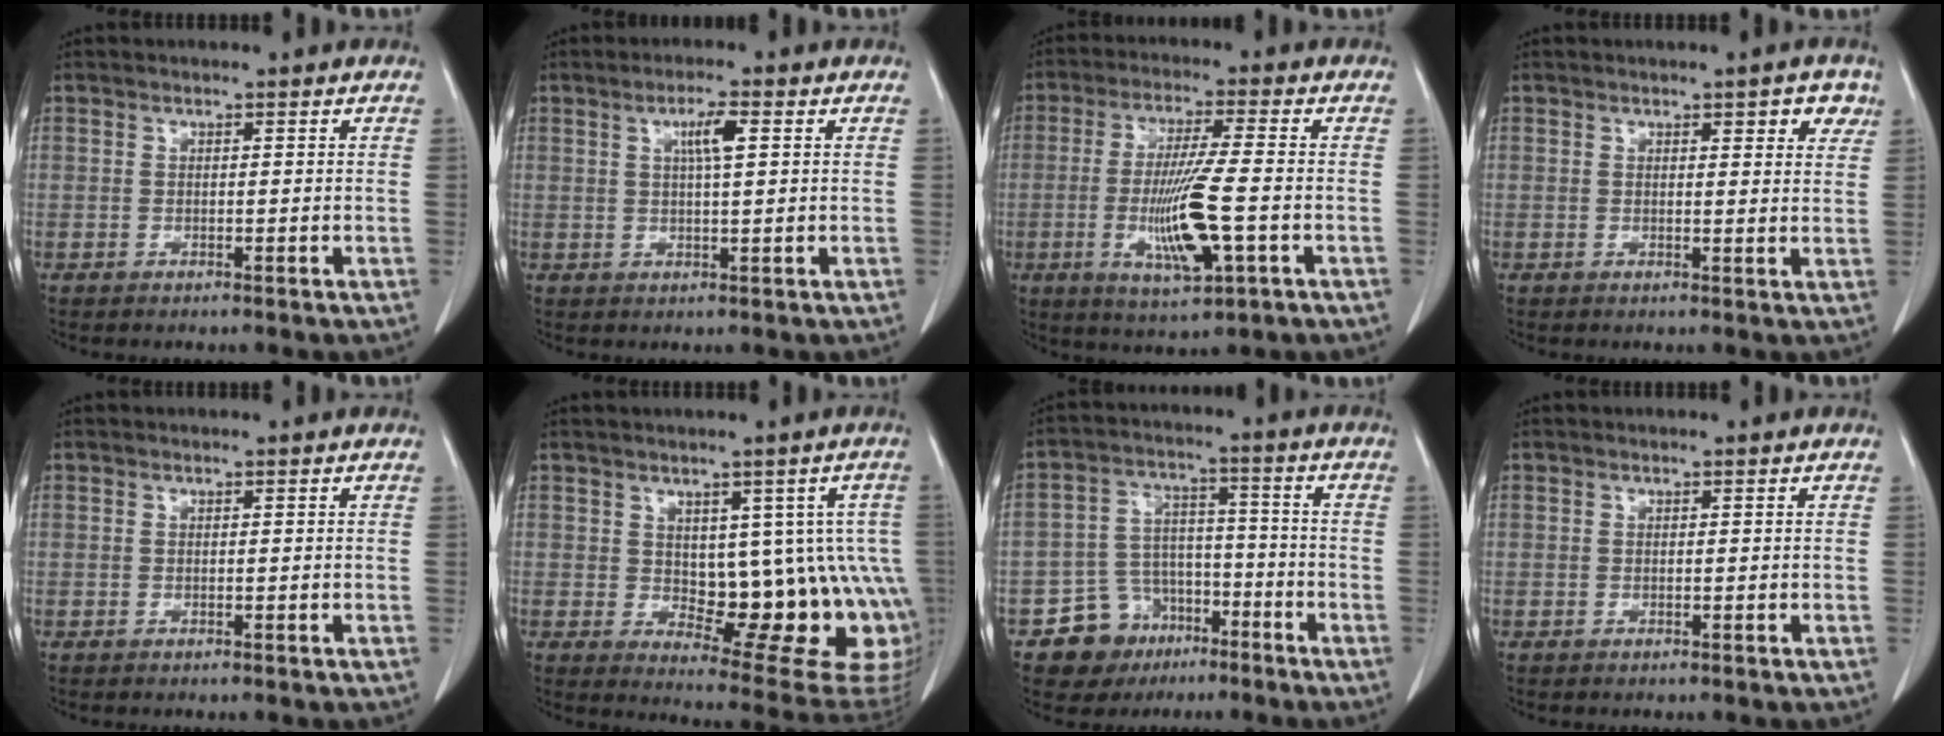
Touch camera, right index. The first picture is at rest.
{"total": 3.7, "force": [1.2, 0.3, 3.5], "torque": [-0.063, 0.002, 0.021]}
{"total": 11.0, "force": [-2.5, 0.7, 10.7], "torque": [-0.199, -0.014, -0.042]}
{"total": 3.5, "force": [2.0, 1.1, 2.6], "torque": [-0.027, -0.002, 0.023]}
{"total": 0.0}
{"total": 15.4, "force": [-0.1, 7.2, 13.6], "torque": [-0.118, 0.010, 0.024]}
{"total": 8.9, "force": [-5.2, 7.0, 1.8], "torque": [-0.032, 0.026, -0.076]}
{"total": 0.0}